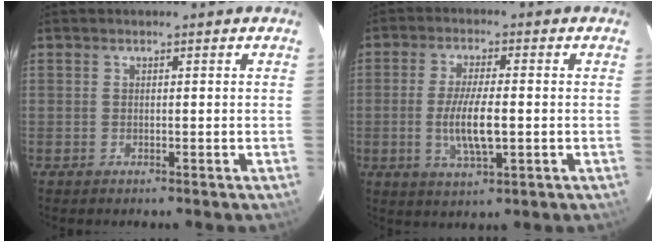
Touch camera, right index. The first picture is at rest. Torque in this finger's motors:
{"motor_torque": [0.33, -0.11, 0.48, 0.12]}